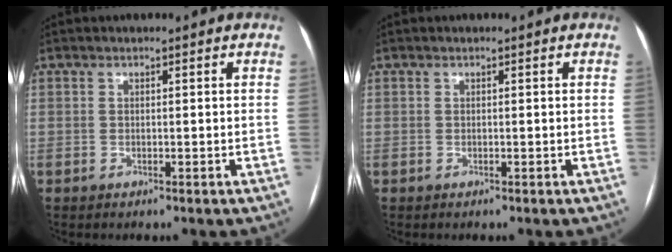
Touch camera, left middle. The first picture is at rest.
{"total": 0.0}